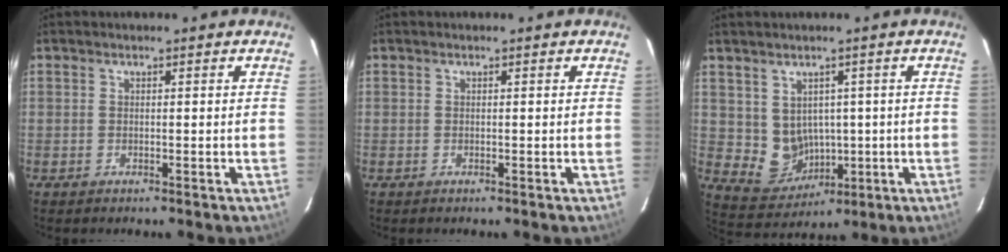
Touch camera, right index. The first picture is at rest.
{"total": 0.0}
{"total": 7.2, "force": [0.5, 6.7, 2.8], "torque": [-0.063, 0.000, 0.038]}